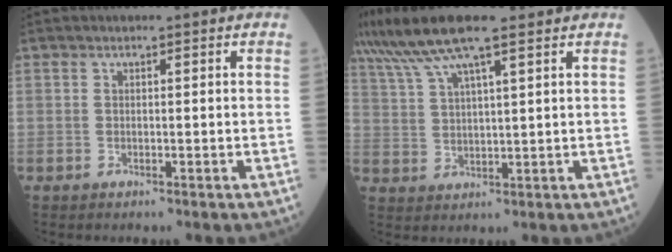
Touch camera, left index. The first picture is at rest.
{"total": 10.7, "force": [8.0, 1.0, 7.0], "torque": [-0.136, 0.033, 0.144]}